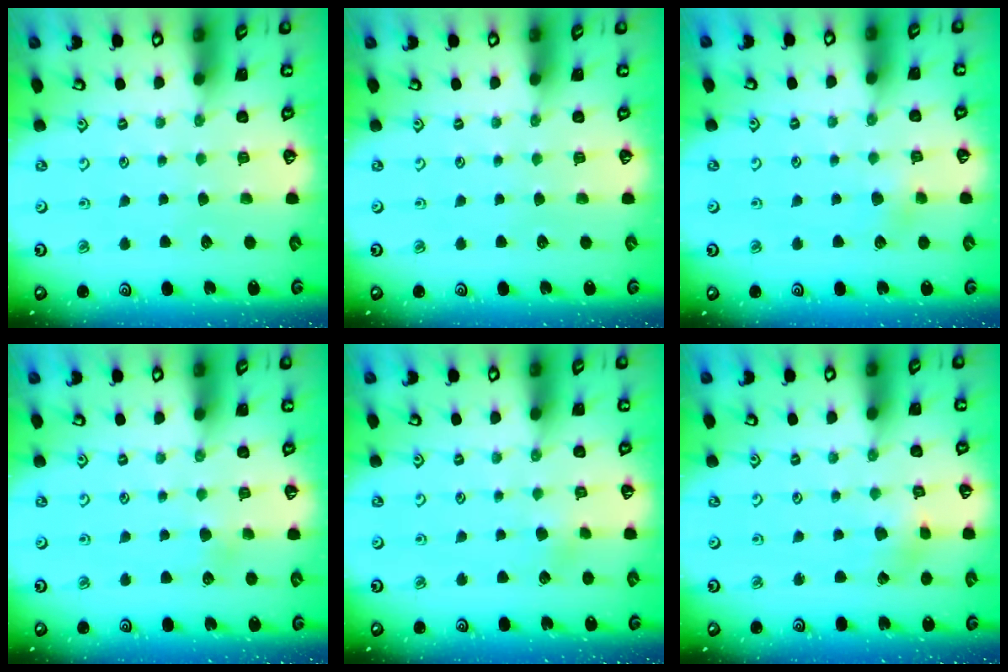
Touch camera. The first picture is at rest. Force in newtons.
{"total": 0.0}
{"total": 3.8, "press": 3.8, "slide": 0.5}
{"total": 3.0, "press": 3.0, "slide": 0.2}
{"total": 1.9, "press": 1.9, "slide": 0.2}
{"total": 2.2, "press": 2.2, "slide": 0.2}